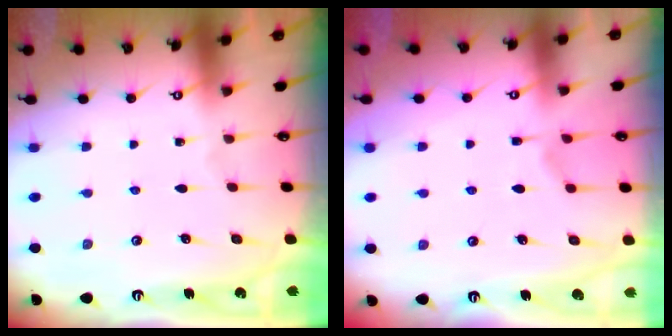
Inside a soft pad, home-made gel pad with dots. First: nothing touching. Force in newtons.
{"total": 1.6, "press": 0.9, "slide": 1.4}